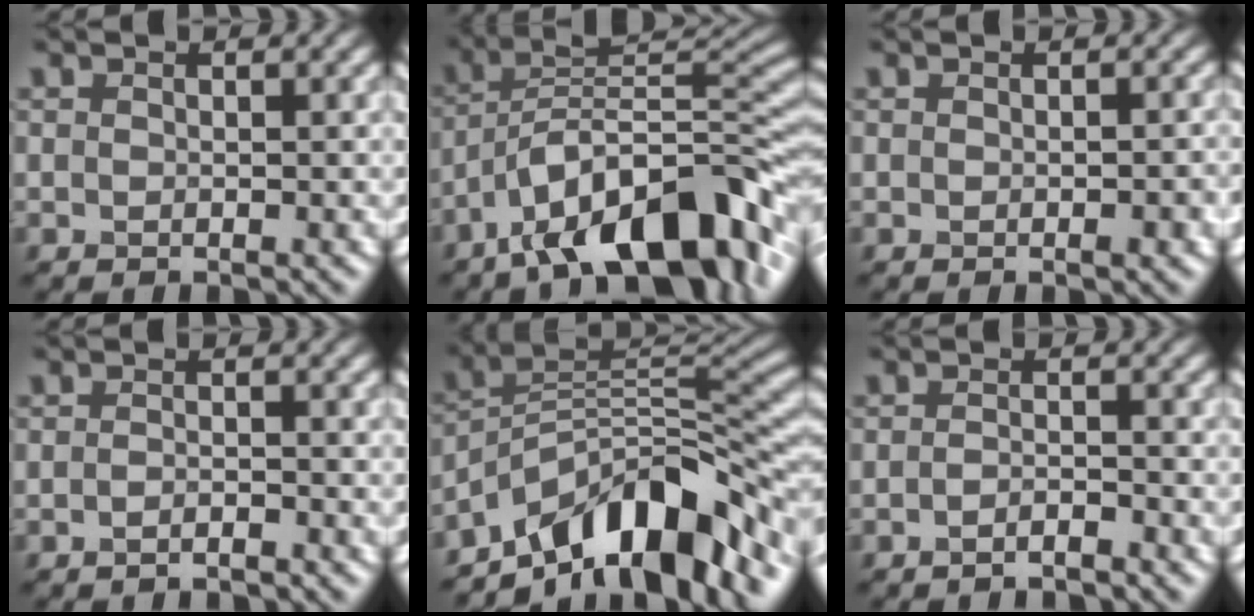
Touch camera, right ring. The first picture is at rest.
{"total": 13.1, "force": [-7.8, 4.3, 9.7], "torque": [-0.137, 0.020, -0.136]}
{"total": 1.2, "force": [-0.4, 0.2, 1.1], "torque": [-0.016, 0.000, -0.004]}
{"total": 1.1, "force": [-0.8, 0.2, 0.7], "torque": [-0.011, 0.001, -0.015]}
{"total": 12.0, "force": [-8.0, 4.4, 7.7], "torque": [-0.100, 0.020, -0.151]}
{"total": 1.4, "force": [-1.0, 0.3, 0.9], "torque": [-0.015, 0.001, -0.022]}